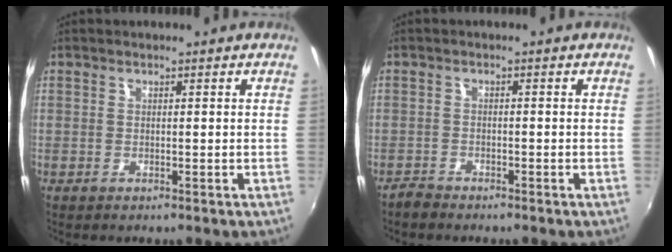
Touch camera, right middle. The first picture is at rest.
{"total": 2.0, "force": [-1.9, 0.5, 0.2], "torque": [-0.011, -0.002, -0.041]}